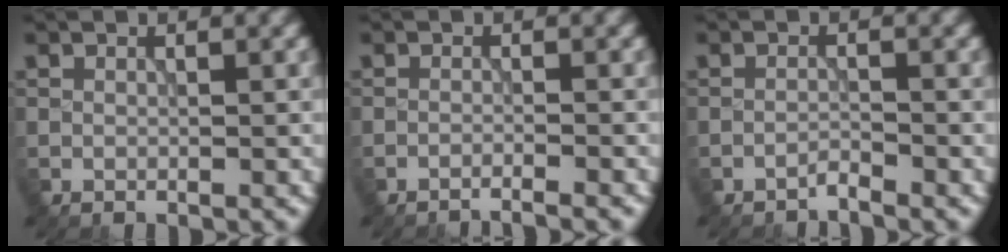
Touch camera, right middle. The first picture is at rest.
{"total": 2.0, "force": [-1.8, 0.1, 0.9], "torque": [-0.002, 0.000, -0.040]}
{"total": 1.0, "force": [-1.0, 0.0, 0.2], "torque": [-0.002, 0.005, -0.023]}